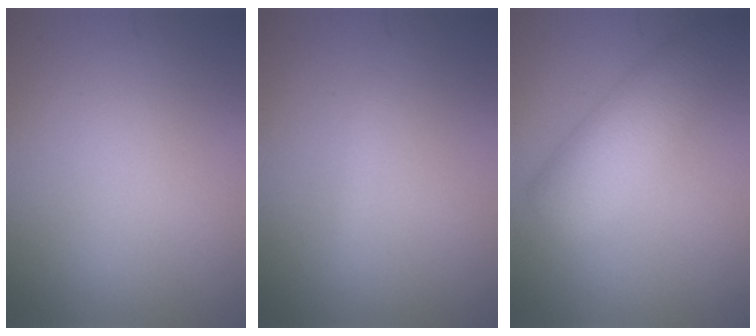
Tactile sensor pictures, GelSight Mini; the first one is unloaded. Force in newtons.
{"total": 0.6, "press": 0.6, "slide": 0.1}
{"total": 6.2, "press": 6.2, "slide": 0.2}